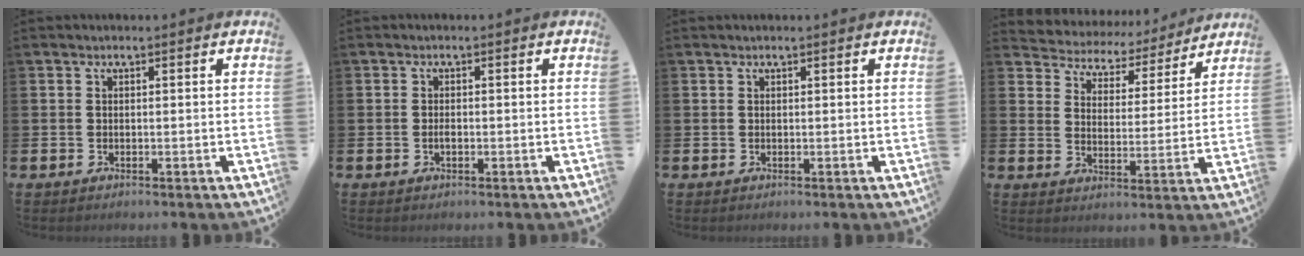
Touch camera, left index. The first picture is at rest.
{"total": 0.9, "force": [-0.3, 0.4, 0.8], "torque": [-0.011, -0.002, -0.007]}
{"total": 0.0}
{"total": 5.1, "force": [4.7, 2.1, 0.1], "torque": [-0.023, -0.043, 0.074]}